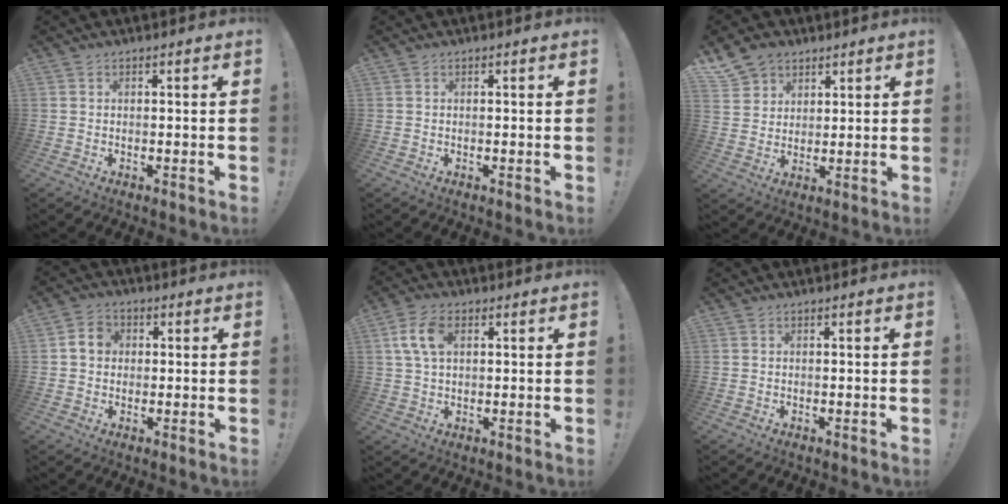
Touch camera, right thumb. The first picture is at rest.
{"total": 0.0}
{"total": 8.4, "force": [5.7, 5.8, 1.8], "torque": [-0.032, -0.034, 0.115]}
{"total": 5.8, "force": [0.5, 5.0, 3.0], "torque": [-0.044, 0.015, 0.012]}
{"total": 8.4, "force": [2.3, 5.0, 6.3], "torque": [-0.125, 0.005, 0.044]}
{"total": 0.0}